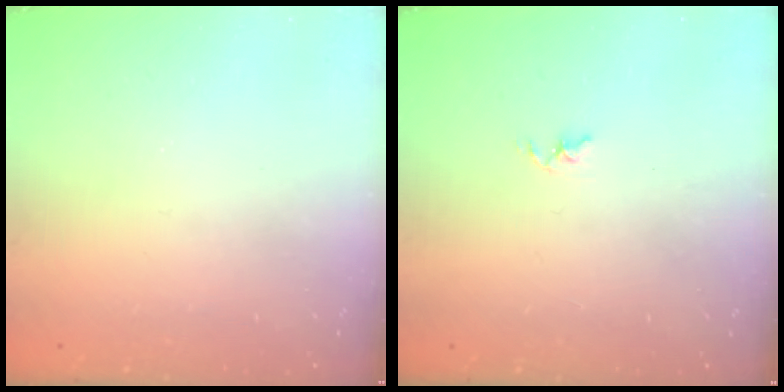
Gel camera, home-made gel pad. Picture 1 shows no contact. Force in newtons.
{"total": 1.8, "press": 1.7, "slide": 0.3}